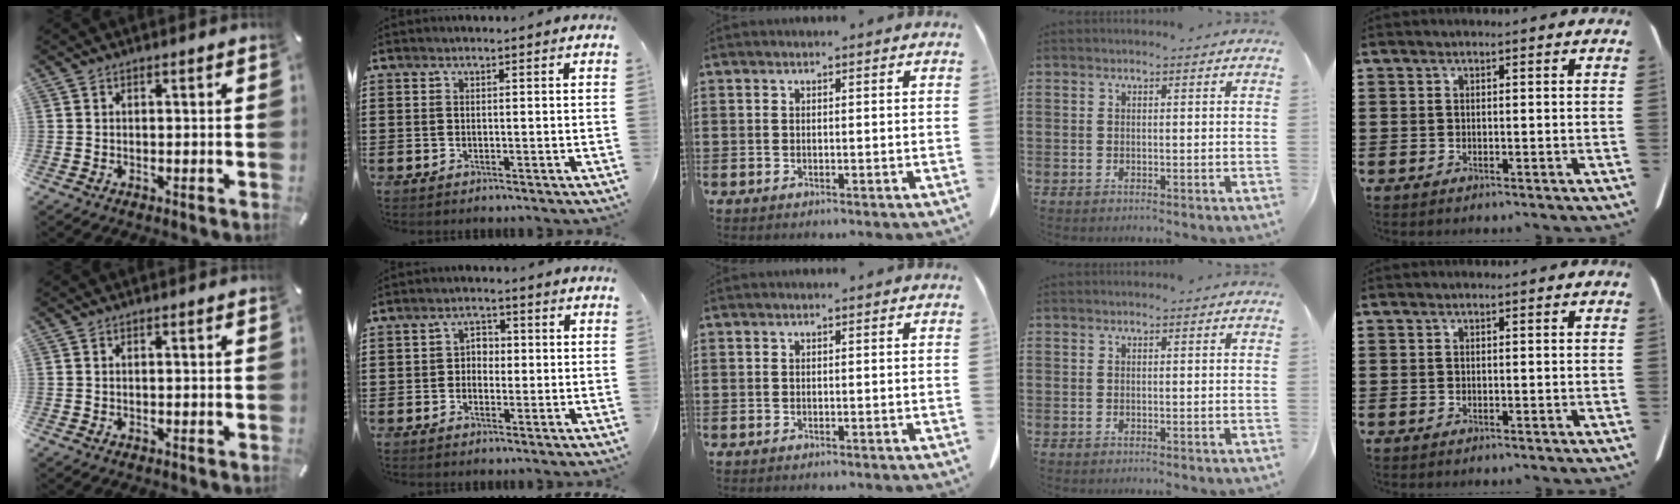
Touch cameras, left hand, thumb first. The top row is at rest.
{"index": {"total": 2.7, "force": [-0.4, 2.0, 1.8], "torque": [-0.032, 0.006, -0.014]}}